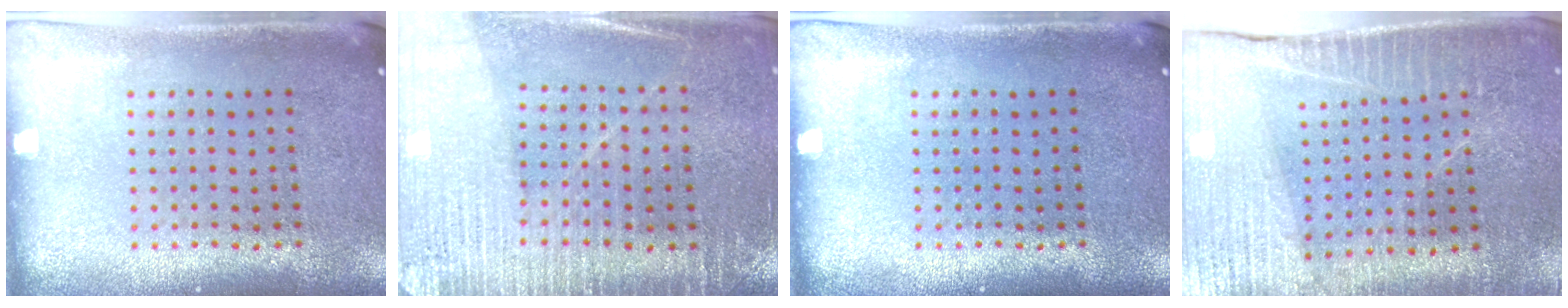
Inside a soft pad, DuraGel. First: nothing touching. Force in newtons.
{"total": 3.0, "press": 3.0, "slide": 0.5}
{"total": 0.0}
{"total": 3.5, "press": 3.5, "slide": 0.4}